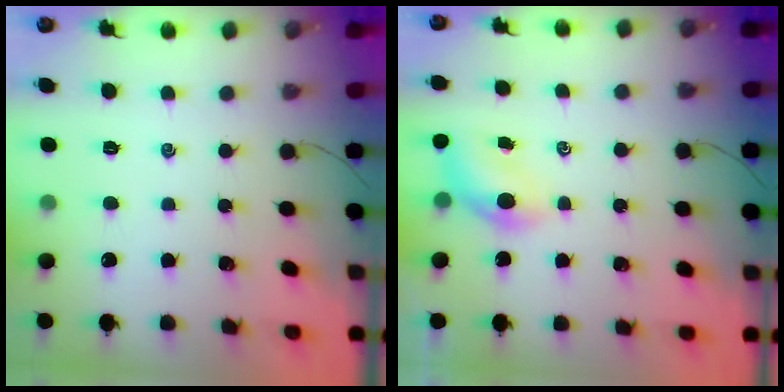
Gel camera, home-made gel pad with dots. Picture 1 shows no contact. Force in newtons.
{"total": 4.6, "press": 4.5, "slide": 0.9}